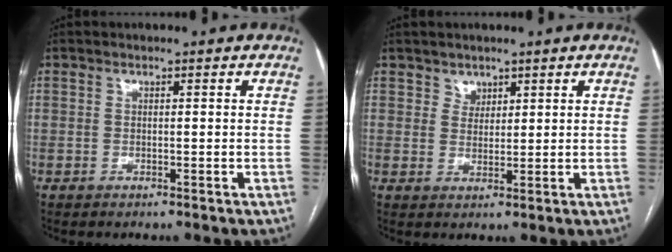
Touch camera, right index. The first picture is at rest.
{"total": 2.1, "force": [1.5, 1.5, 0.1], "torque": [0.008, 0.000, 0.022]}